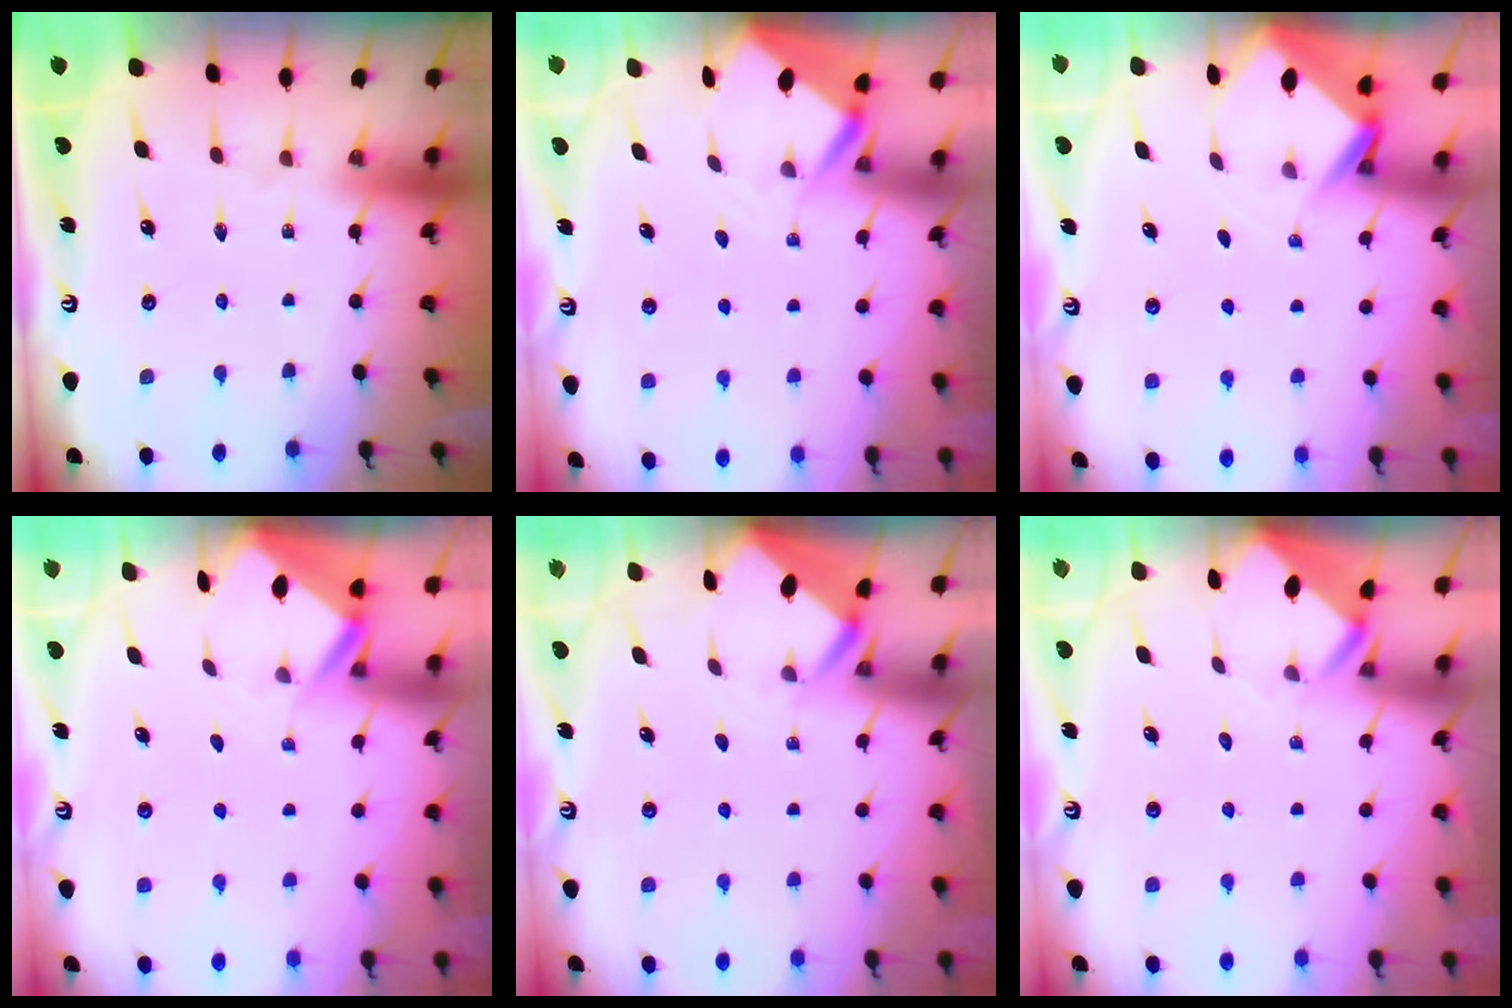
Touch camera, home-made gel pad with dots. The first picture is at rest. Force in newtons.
{"total": 3.6, "press": 3.6, "slide": 0.4}
{"total": 3.4, "press": 3.4, "slide": 0.2}
{"total": 3.1, "press": 3.1, "slide": 0.3}
{"total": 2.5, "press": 2.5, "slide": 0.2}
{"total": 3.7, "press": 3.7, "slide": 0.2}